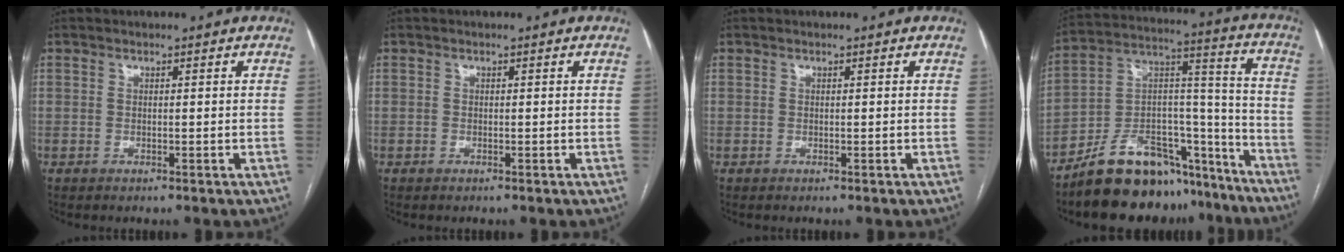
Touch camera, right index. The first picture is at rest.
{"total": 0.0}
{"total": 0.0}
{"total": 19.5, "force": [-15.9, 7.7, 8.2], "torque": [-0.121, 0.059, -0.262]}